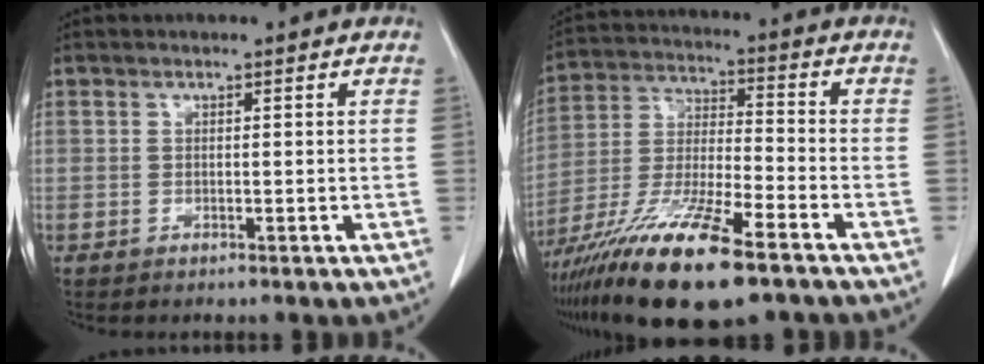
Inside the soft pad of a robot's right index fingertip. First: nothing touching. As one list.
[{"total": 18.0, "force": [-11.6, 2.7, 13.5], "torque": [-0.269, -0.039, -0.212]}]